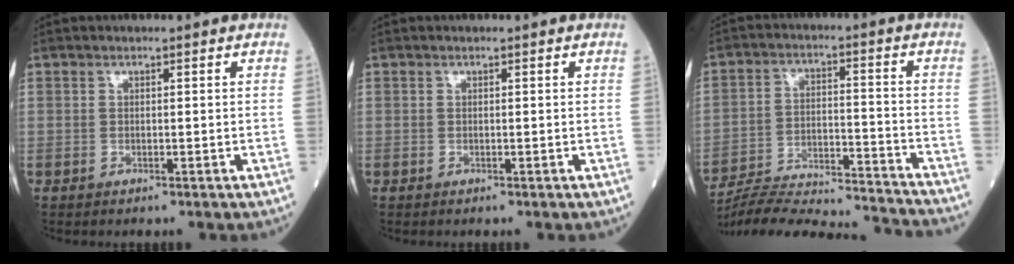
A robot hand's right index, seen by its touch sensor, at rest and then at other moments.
{"total": 0.0}
{"total": 21.7, "force": [-20.8, 0.2, 6.0], "torque": [-0.111, -0.013, -0.310]}